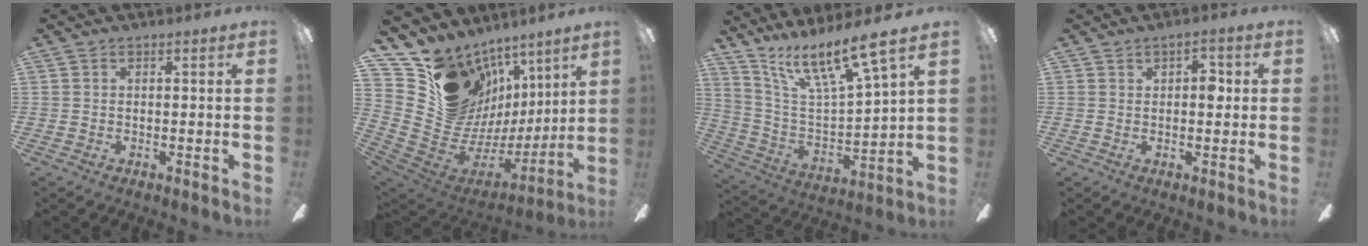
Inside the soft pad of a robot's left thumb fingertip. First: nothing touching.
{"total": 16.1, "force": [9.4, 12.4, 3.9], "torque": [-0.080, -0.082, 0.206]}
{"total": 15.9, "force": [12.5, 2.5, 9.6], "torque": [-0.194, -0.086, 0.211]}
{"total": 4.0, "force": [0.9, 2.0, 3.3], "torque": [-0.034, -0.002, 0.006]}